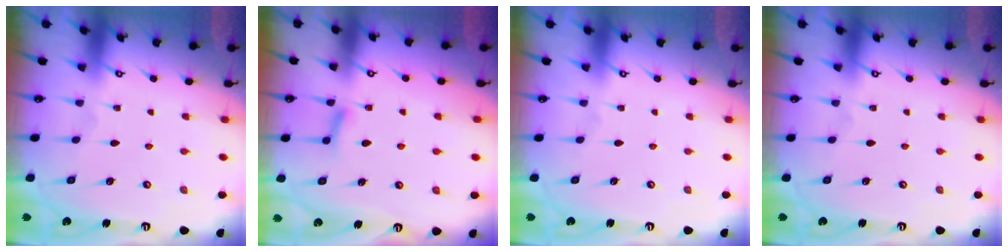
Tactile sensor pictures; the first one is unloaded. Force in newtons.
{"total": 6.5, "press": 6.5, "slide": 0.9}
{"total": 0.0}
{"total": 0.0}